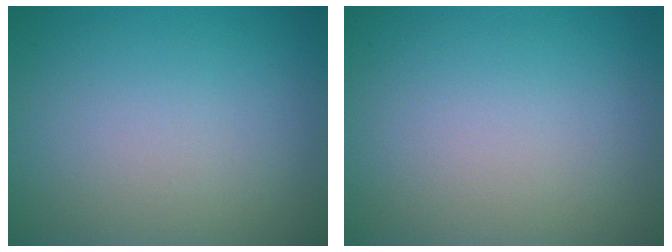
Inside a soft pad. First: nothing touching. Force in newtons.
{"total": 0.0}